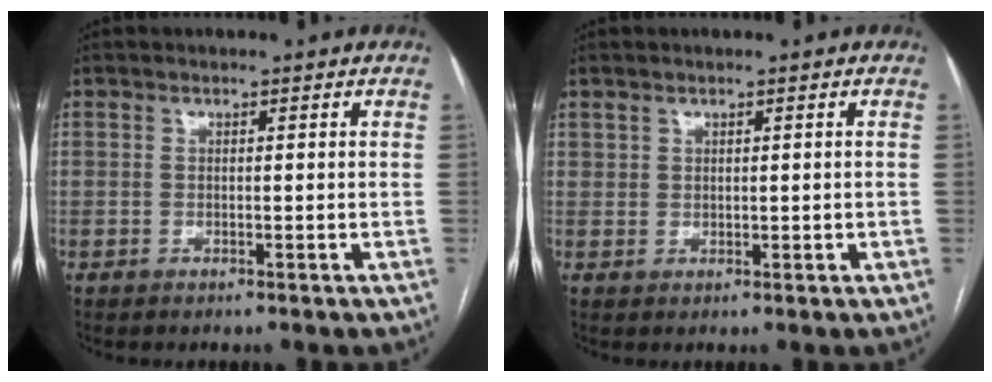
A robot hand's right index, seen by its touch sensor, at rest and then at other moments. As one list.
[{"total": 0.9, "force": [0.6, 0.7, 0.1], "torque": [0.003, 0.000, 0.012]}]